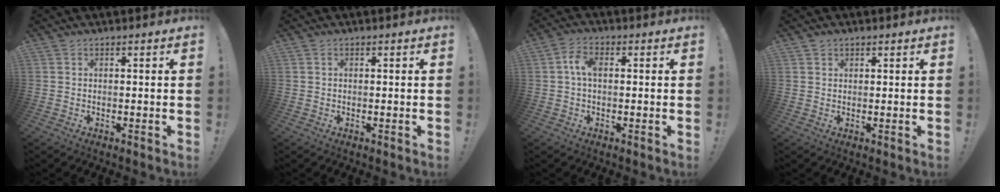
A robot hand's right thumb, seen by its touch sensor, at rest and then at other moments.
{"total": 0.0}
{"total": 4.9, "force": [0.4, 2.7, 4.1], "torque": [-0.069, 0.012, 0.008]}
{"total": 1.3, "force": [0.9, 0.9, 0.2], "torque": [-0.003, 0.000, 0.017]}